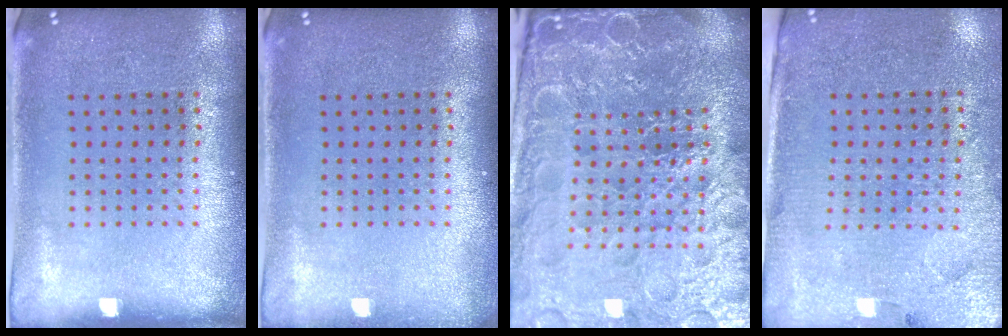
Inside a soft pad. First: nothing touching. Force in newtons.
{"total": 0.6, "press": 0.5, "slide": 0.2}
{"total": 6.1, "press": 5.5, "slide": 2.7}
{"total": 3.0, "press": 2.9, "slide": 0.9}